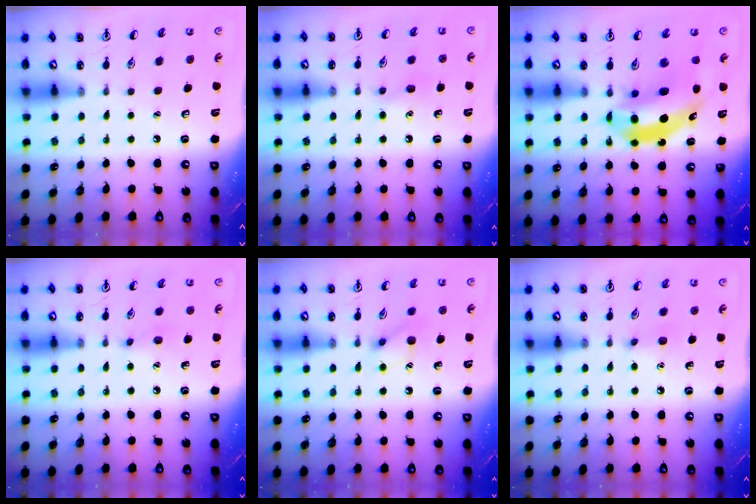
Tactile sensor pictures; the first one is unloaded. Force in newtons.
{"total": 6.4, "press": 6.1, "slide": 1.8}
{"total": 11.7, "press": 11.1, "slide": 3.7}
{"total": 6.3, "press": 6.0, "slide": 1.9}
{"total": 8.3, "press": 8.3, "slide": 0.4}
{"total": 6.2, "press": 6.0, "slide": 1.4}